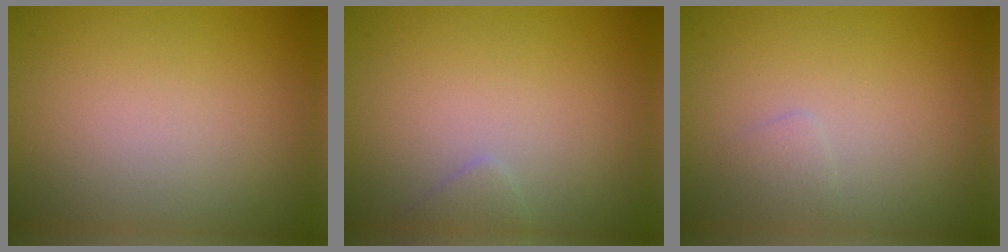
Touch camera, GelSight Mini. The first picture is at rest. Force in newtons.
{"total": 1.0, "press": 1.0, "slide": 0.1}
{"total": 0.8, "press": 0.8, "slide": 0.1}